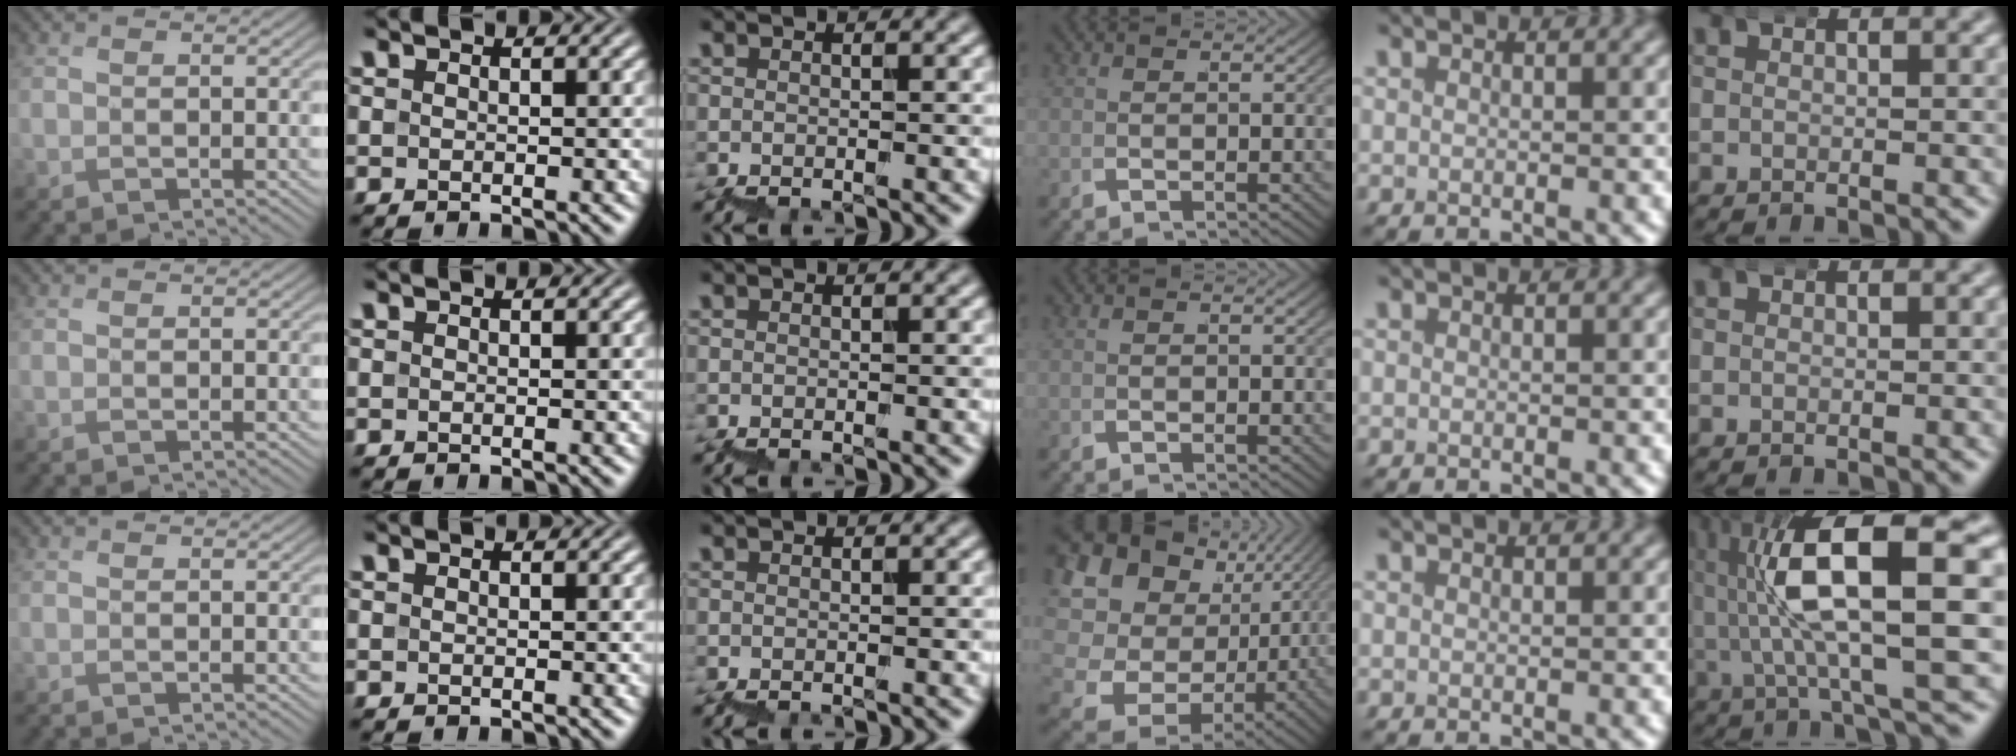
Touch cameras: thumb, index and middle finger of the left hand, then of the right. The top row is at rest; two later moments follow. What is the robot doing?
{"motion": "wrap", "object": "bubble wrap"}